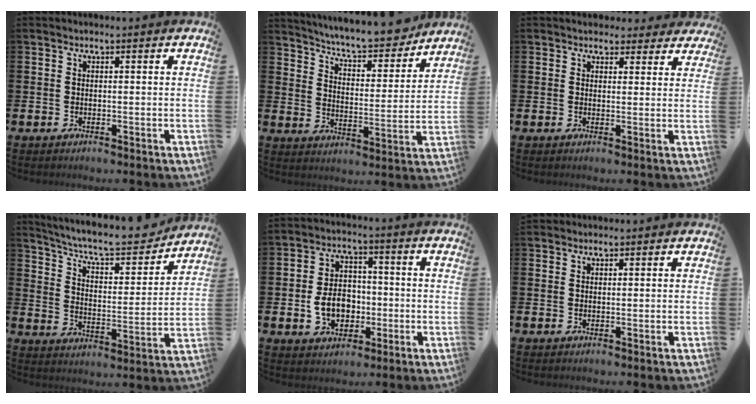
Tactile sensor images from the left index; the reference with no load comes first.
{"total": 7.9, "force": [7.5, 1.2, 2.1], "torque": [-0.060, -0.060, 0.127]}
{"total": 3.2, "force": [2.9, 1.4, 0.0], "torque": [0.015, -0.015, 0.048]}
{"total": 9.6, "force": [8.7, 2.2, 3.4], "torque": [-0.090, -0.062, 0.146]}
{"total": 6.4, "force": [-1.3, 5.0, 3.7], "torque": [-0.070, 0.007, -0.029]}
{"total": 1.0, "force": [1.0, 0.3, -0.1], "torque": [0.013, -0.002, 0.016]}